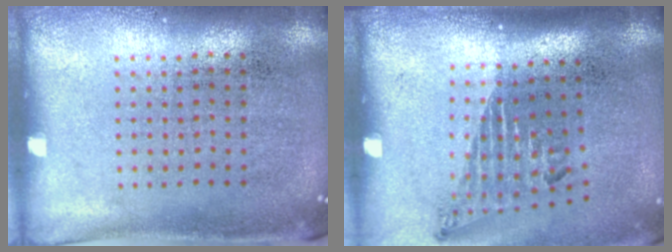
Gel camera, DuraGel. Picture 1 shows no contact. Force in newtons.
{"total": 1.7, "press": 1.1, "slide": 1.3}